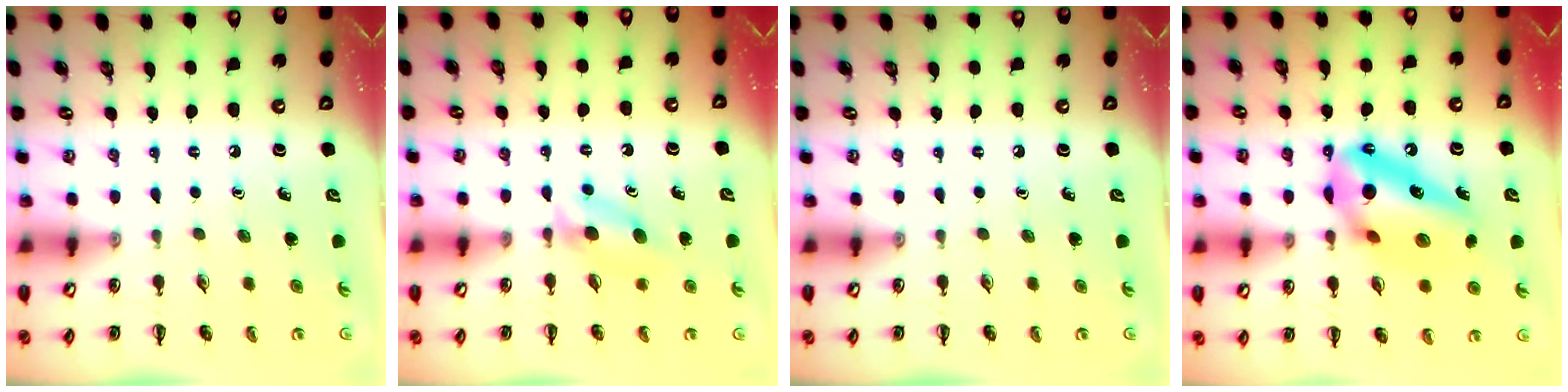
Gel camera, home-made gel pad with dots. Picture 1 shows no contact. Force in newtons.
{"total": 4.1, "press": 3.7, "slide": 1.6}
{"total": 0.0}
{"total": 17.9, "press": 17.9, "slide": 0.5}